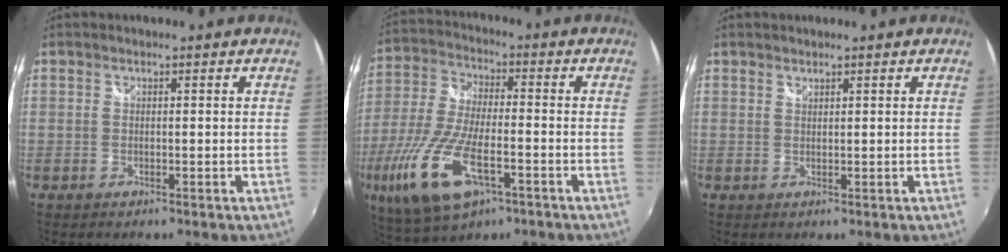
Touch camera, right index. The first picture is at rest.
{"total": 18.9, "force": [-8.5, 7.6, 15.1], "torque": [-0.328, -0.043, -0.158]}
{"total": 0.7, "force": [0.7, 0.2, 0.1], "torque": [-0.001, 0.001, 0.012]}